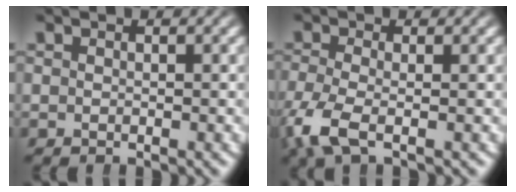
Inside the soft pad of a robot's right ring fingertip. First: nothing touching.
{"total": 3.7, "force": [-1.8, 1.6, 2.8], "torque": [-0.082, -0.024, -0.020]}